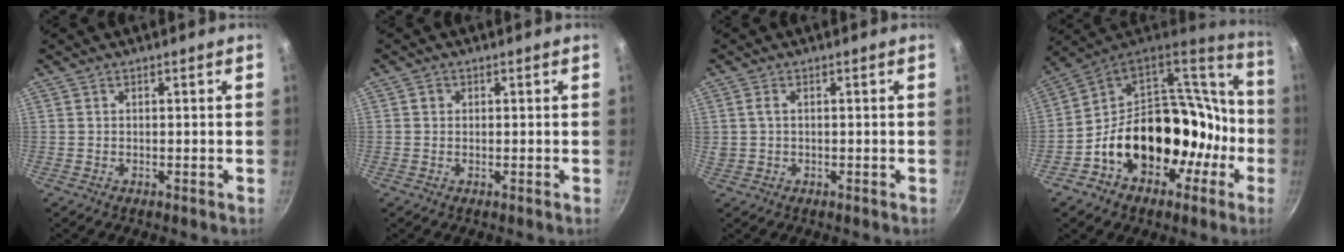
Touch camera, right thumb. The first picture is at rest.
{"total": 1.2, "force": [0.3, 1.1, 0.4], "torque": [-0.004, 0.003, 0.002]}
{"total": 1.5, "force": [0.2, 1.0, 1.1], "torque": [-0.019, 0.005, 0.007]}
{"total": 24.1, "force": [-6.1, 17.9, 15.0], "torque": [-0.198, 0.077, -0.085]}